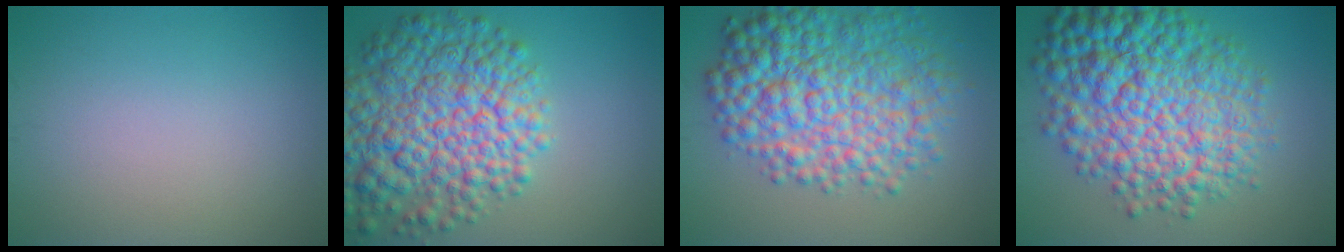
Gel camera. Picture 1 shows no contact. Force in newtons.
{"total": 10.9, "press": 10.9, "slide": 0.4}
{"total": 9.9, "press": 9.9, "slide": 0.1}
{"total": 12.8, "press": 12.8, "slide": 0.2}